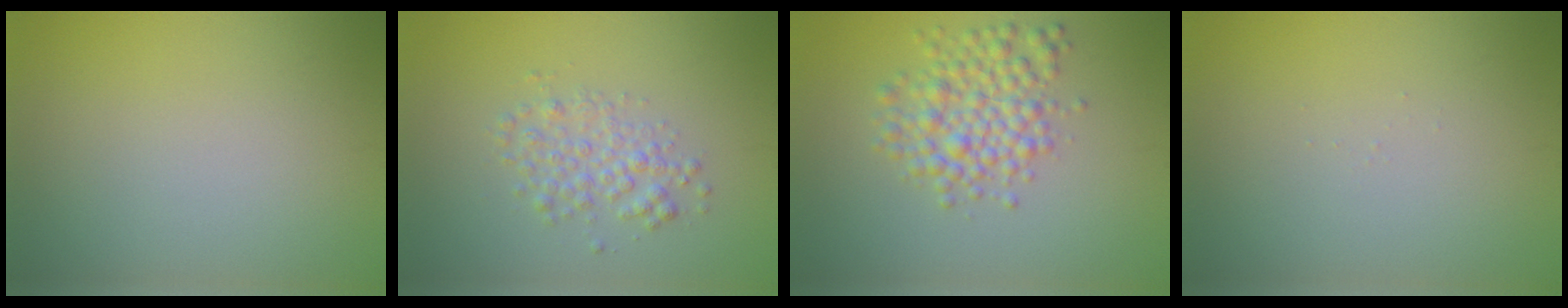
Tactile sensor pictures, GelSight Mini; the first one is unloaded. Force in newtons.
{"total": 2.6, "press": 2.6, "slide": 0.0}
{"total": 4.5, "press": 4.5, "slide": 0.1}
{"total": 0.0}